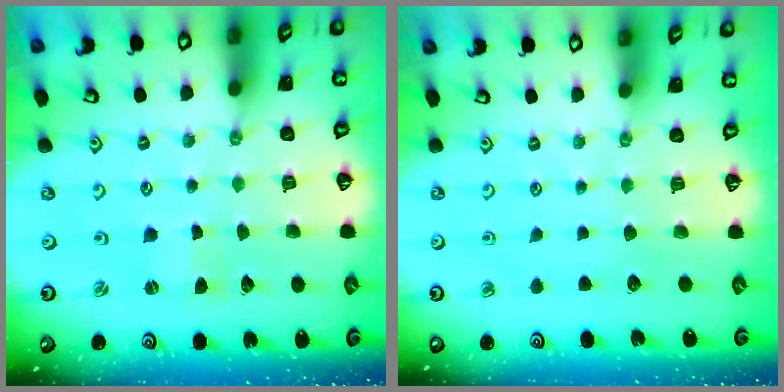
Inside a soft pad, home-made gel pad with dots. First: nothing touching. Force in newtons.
{"total": 0.0}